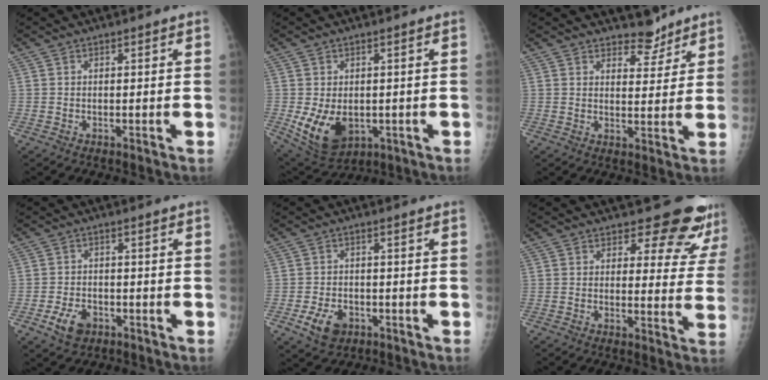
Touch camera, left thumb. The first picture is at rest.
{"total": 9.5, "force": [-1.6, 6.5, 6.8], "torque": [-0.104, -0.012, -0.006]}
{"total": 4.6, "force": [4.0, 2.1, 1.0], "torque": [0.012, -0.032, 0.062]}
{"total": 5.1, "force": [-2.4, 3.4, 2.8], "torque": [-0.046, 0.011, -0.038]}
{"total": 5.8, "force": [-2.6, 4.0, 3.2], "torque": [-0.050, 0.010, -0.037]}
{"total": 11.6, "force": [10.7, 4.0, 1.9], "torque": [0.025, -0.086, 0.102]}